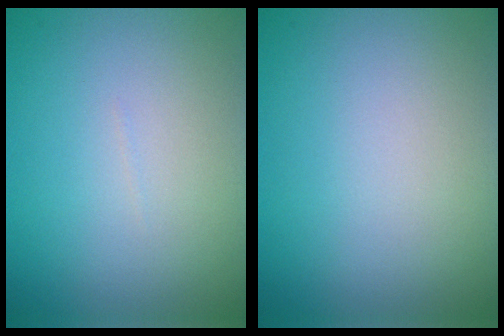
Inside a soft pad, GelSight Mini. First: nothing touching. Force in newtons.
{"total": 0.0}